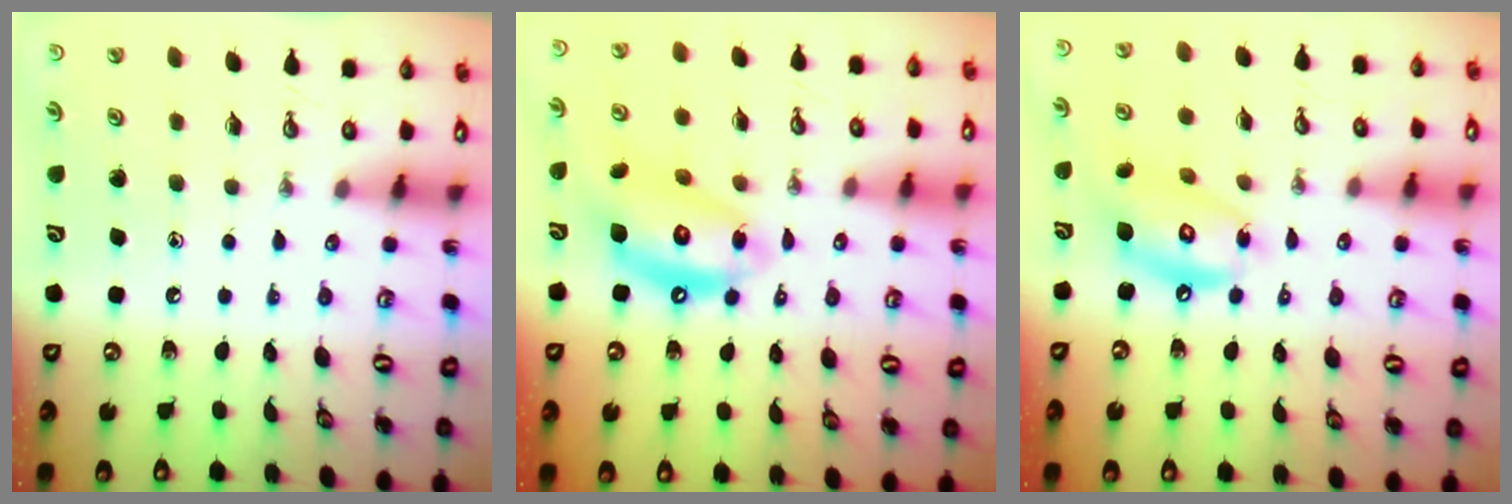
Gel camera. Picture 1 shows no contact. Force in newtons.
{"total": 12.2, "press": 12.1, "slide": 1.1}
{"total": 13.0, "press": 13.0, "slide": 1.1}